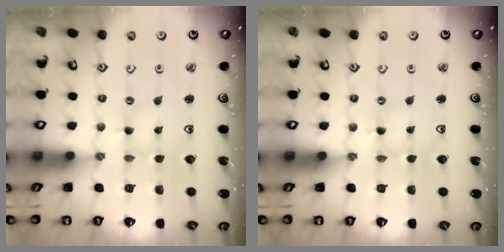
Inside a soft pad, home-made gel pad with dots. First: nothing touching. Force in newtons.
{"total": 0.0}